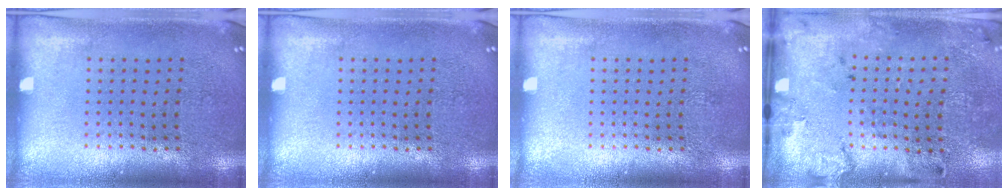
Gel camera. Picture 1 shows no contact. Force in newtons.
{"total": 0.0}
{"total": 0.0}
{"total": 2.1, "press": 1.4, "slide": 1.6}